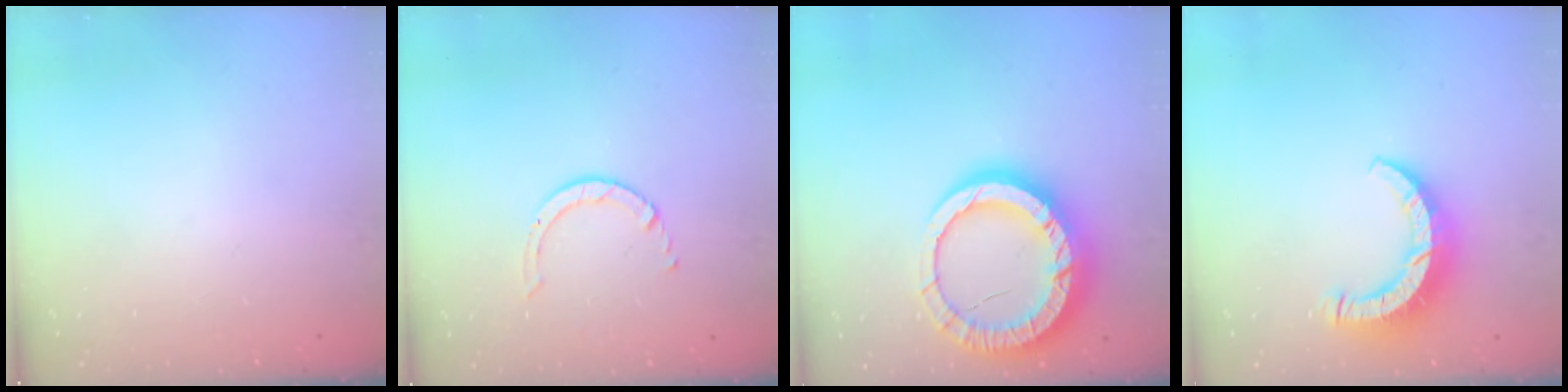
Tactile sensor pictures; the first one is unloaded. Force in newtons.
{"total": 2.5, "press": 2.4, "slide": 0.3}
{"total": 19.3, "press": 19.2, "slide": 1.7}
{"total": 9.4, "press": 9.3, "slide": 0.9}